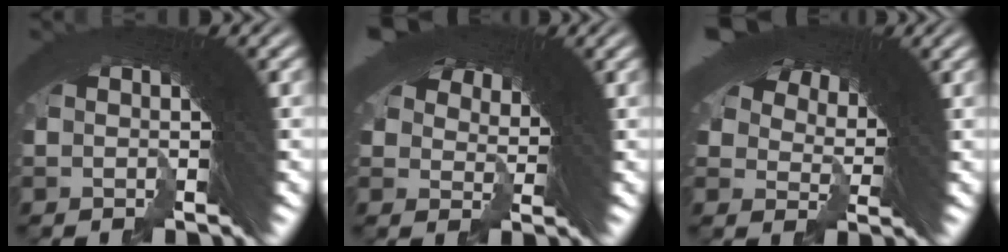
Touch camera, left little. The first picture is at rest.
{"total": 2.9, "force": [0.9, 2.7, 0.9], "torque": [-0.009, -0.027, 0.025]}
{"total": 4.3, "force": [1.9, 3.1, 2.2], "torque": [-0.035, -0.016, 0.040]}